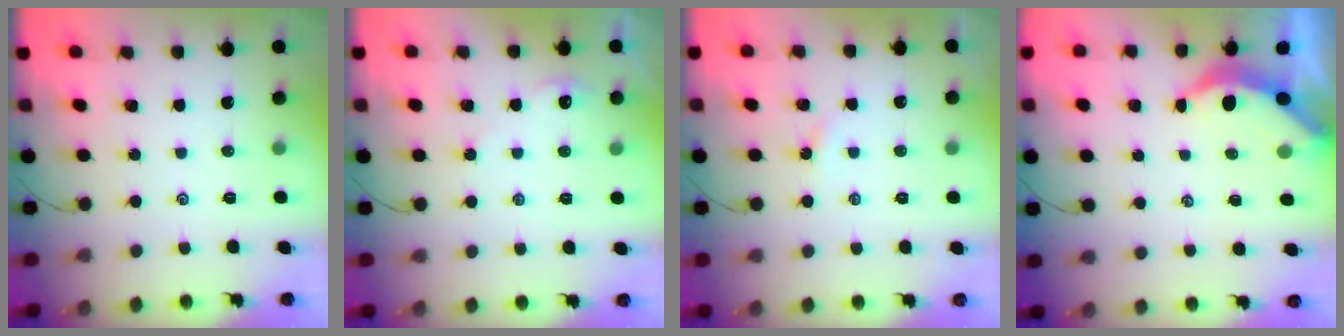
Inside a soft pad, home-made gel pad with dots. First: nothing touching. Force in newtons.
{"total": 2.6, "press": 2.6, "slide": 0.3}
{"total": 1.4, "press": 1.4, "slide": 0.2}
{"total": 3.8, "press": 3.8, "slide": 0.5}